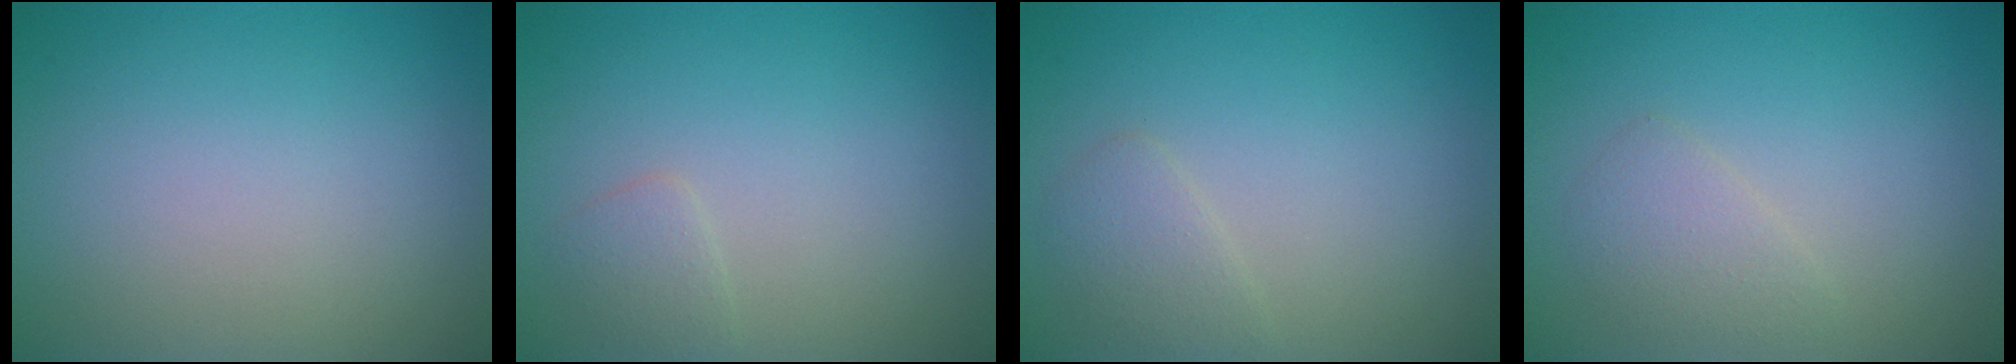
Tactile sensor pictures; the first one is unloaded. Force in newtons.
{"total": 1.2, "press": 1.2, "slide": 0.1}
{"total": 1.7, "press": 1.7, "slide": 0.0}
{"total": 1.7, "press": 1.7, "slide": 0.1}